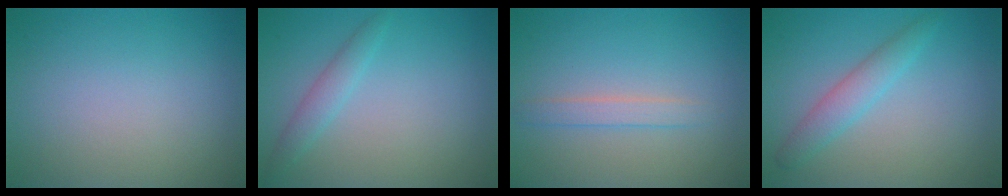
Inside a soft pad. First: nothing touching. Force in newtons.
{"total": 1.7, "press": 1.7, "slide": 0.0}
{"total": 1.6, "press": 1.6, "slide": 0.1}
{"total": 2.5, "press": 2.5, "slide": 0.1}